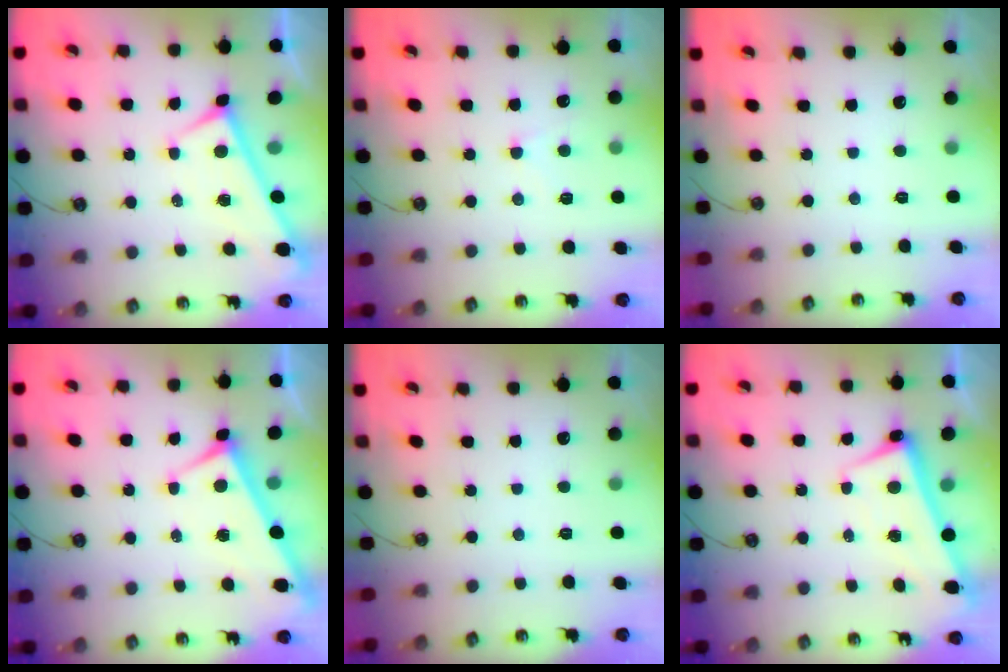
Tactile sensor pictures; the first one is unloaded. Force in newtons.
{"total": 1.2, "press": 1.1, "slide": 0.6}
{"total": 0.0}
{"total": 3.4, "press": 3.4, "slide": 0.7}
{"total": 0.0}
{"total": 2.6, "press": 2.5, "slide": 0.6}